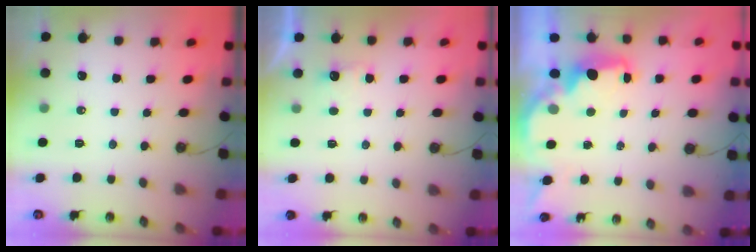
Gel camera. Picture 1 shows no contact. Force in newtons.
{"total": 2.4, "press": 2.2, "slide": 0.8}
{"total": 3.4, "press": 3.3, "slide": 0.6}